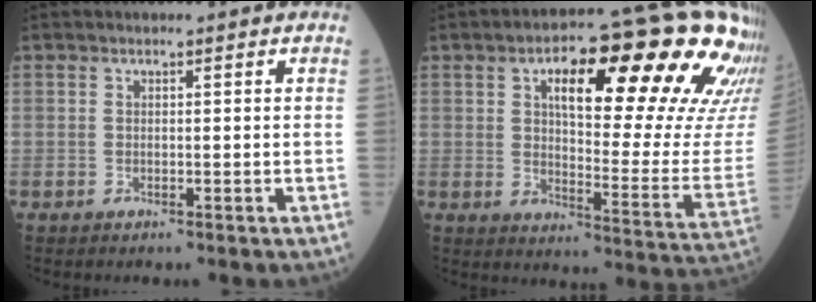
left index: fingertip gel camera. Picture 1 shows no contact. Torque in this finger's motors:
{"motor_torque": [1.43, -0.71, 1.06, 0.20]}